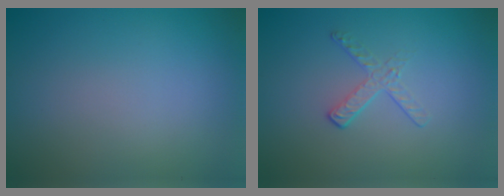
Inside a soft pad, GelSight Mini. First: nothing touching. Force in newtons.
{"total": 1.7, "press": 0.7, "slide": 1.5}